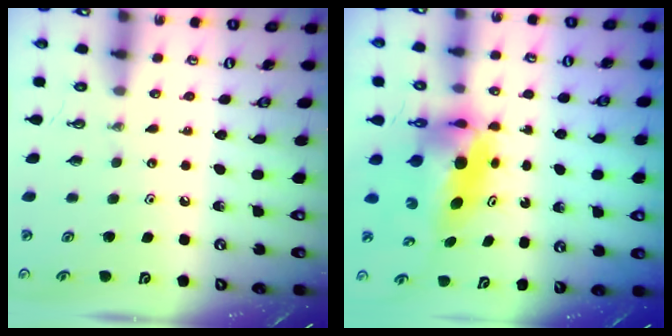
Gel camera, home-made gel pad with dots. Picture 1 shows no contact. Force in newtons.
{"total": 7.8, "press": 7.6, "slide": 1.6}